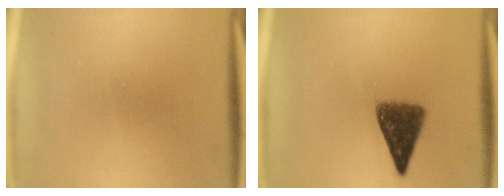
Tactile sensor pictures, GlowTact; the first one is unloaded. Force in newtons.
{"total": 6.8}